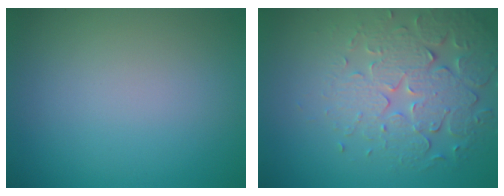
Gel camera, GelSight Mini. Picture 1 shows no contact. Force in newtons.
{"total": 5.0, "press": 4.4, "slide": 2.3}